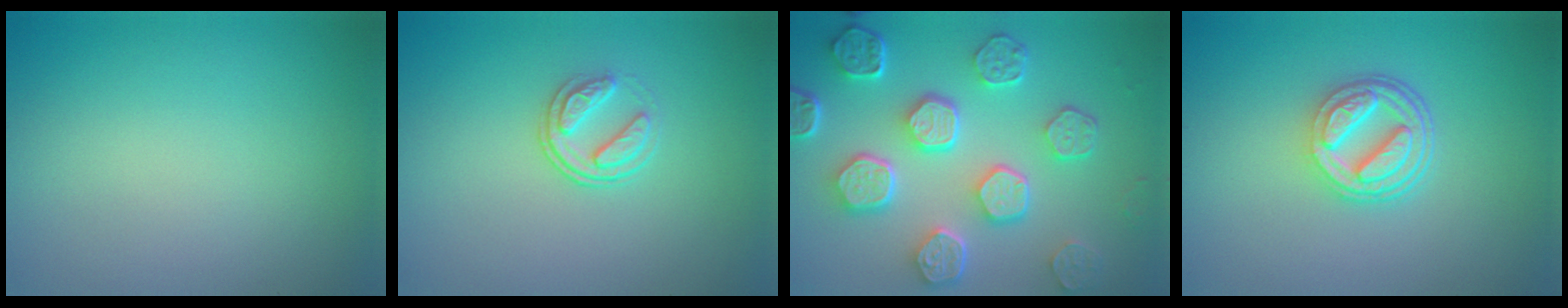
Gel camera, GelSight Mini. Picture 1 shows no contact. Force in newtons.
{"total": 2.3, "press": 1.7, "slide": 1.6}
{"total": 8.0, "press": 6.1, "slide": 5.1}
{"total": 4.9, "press": 3.6, "slide": 3.3}